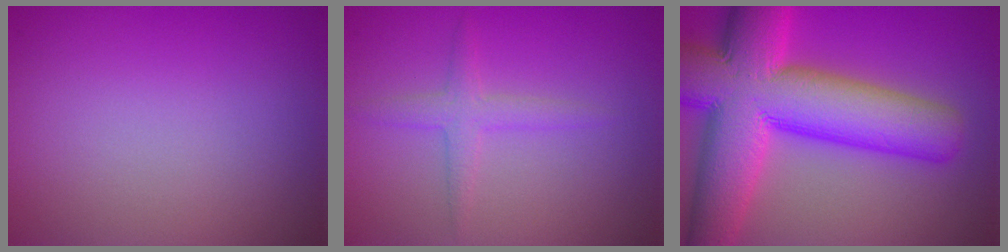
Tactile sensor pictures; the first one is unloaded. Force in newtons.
{"total": 1.9, "press": 1.9, "slide": 0.1}
{"total": 14.7, "press": 14.7, "slide": 0.4}